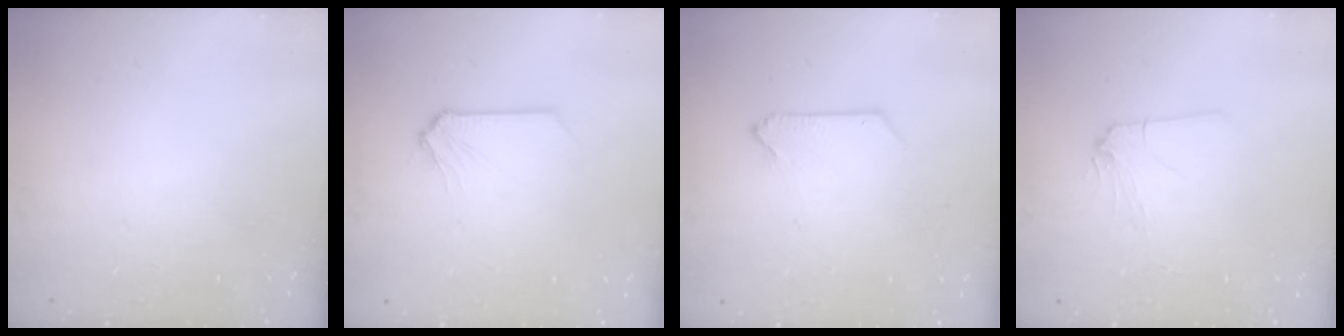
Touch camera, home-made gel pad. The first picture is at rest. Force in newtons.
{"total": 0.6, "press": 0.6, "slide": 0.0}
{"total": 0.0}
{"total": 2.5, "press": 2.5, "slide": 0.2}